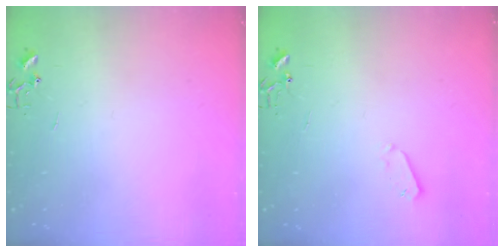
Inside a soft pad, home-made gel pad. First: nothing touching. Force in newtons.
{"total": 3.3, "press": 3.2, "slide": 0.7}